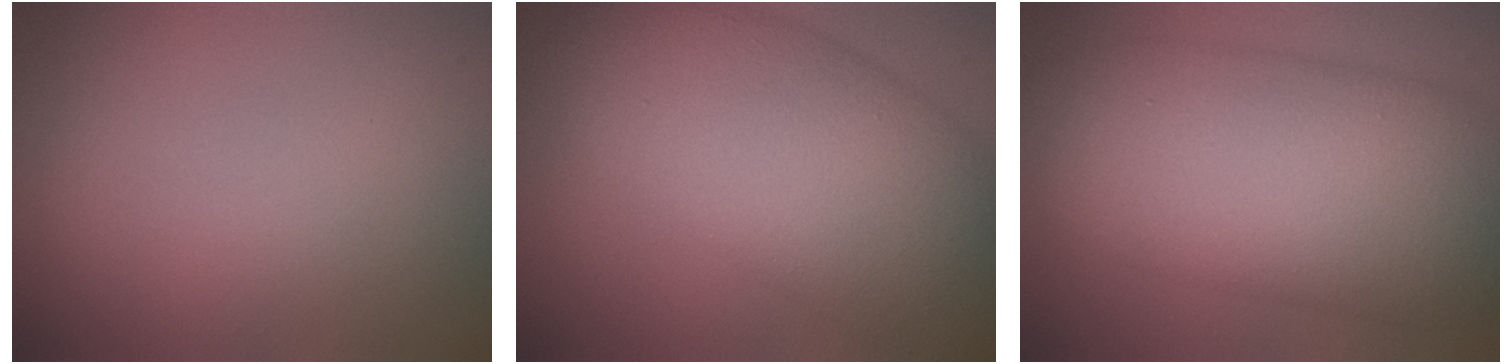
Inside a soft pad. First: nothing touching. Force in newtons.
{"total": 12.6, "press": 12.6, "slide": 0.5}
{"total": 14.4, "press": 14.4, "slide": 0.5}